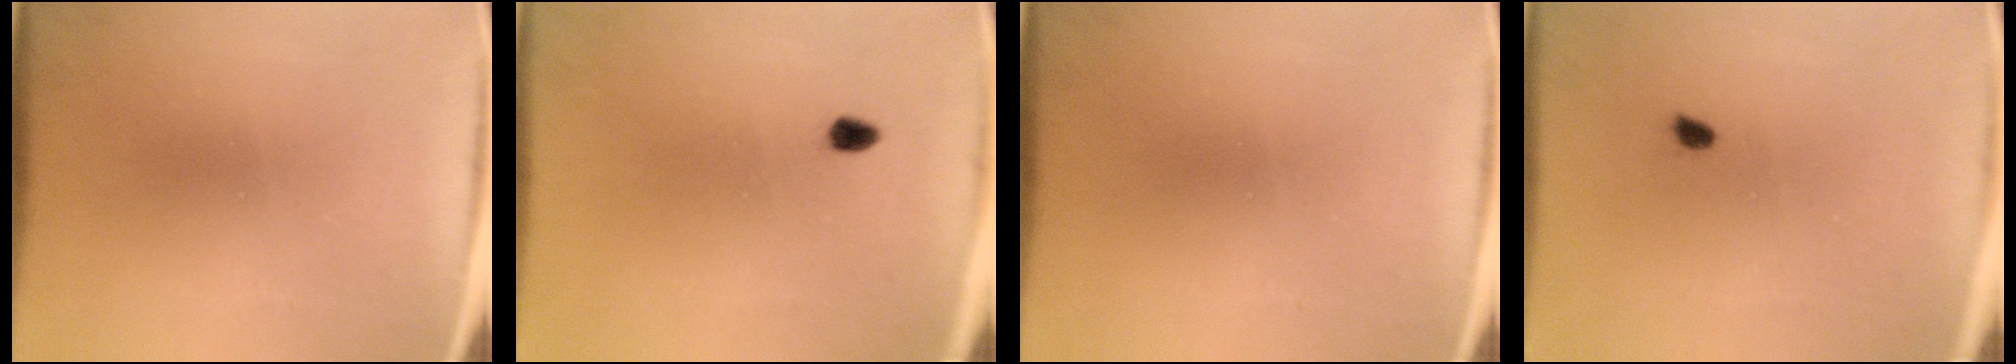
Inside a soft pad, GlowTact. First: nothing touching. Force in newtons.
{"total": 1.5}
{"total": 0.0}
{"total": 1.4}